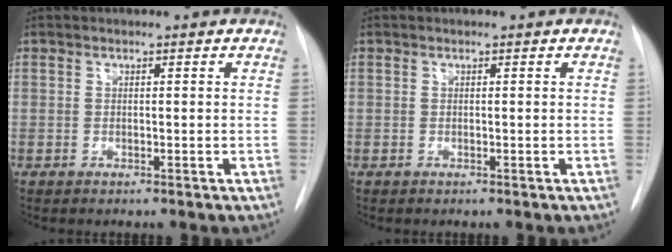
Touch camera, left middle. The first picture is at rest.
{"total": 0.0}